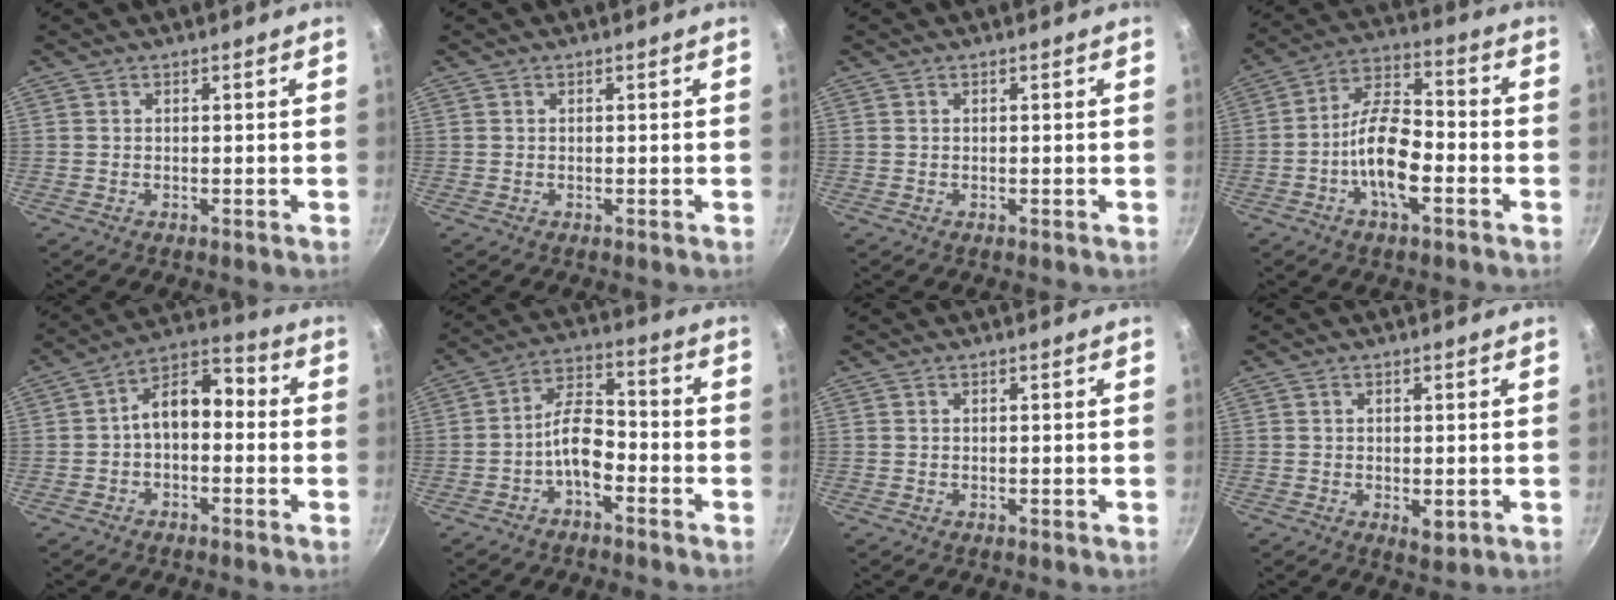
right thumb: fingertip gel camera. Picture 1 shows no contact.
{"total": 0.0}
{"total": 0.0}
{"total": 12.2, "force": [-3.9, 5.5, 10.1], "torque": [-0.170, 0.042, -0.081]}
{"total": 9.8, "force": [-0.8, 6.3, 7.4], "torque": [-0.094, 0.049, -0.029]}
{"total": 8.0, "force": [-3.5, 4.0, 6.0], "torque": [-0.094, 0.049, -0.071]}
{"total": 0.0}
{"total": 2.9, "force": [-0.2, 1.6, 2.4], "torque": [-0.035, -0.008, -0.001]}